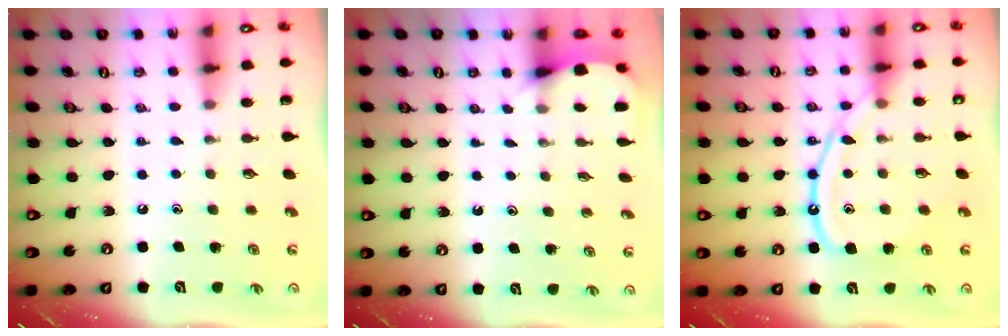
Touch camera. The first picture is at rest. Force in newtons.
{"total": 2.8, "press": 2.8, "slide": 0.3}
{"total": 12.0, "press": 11.9, "slide": 1.3}